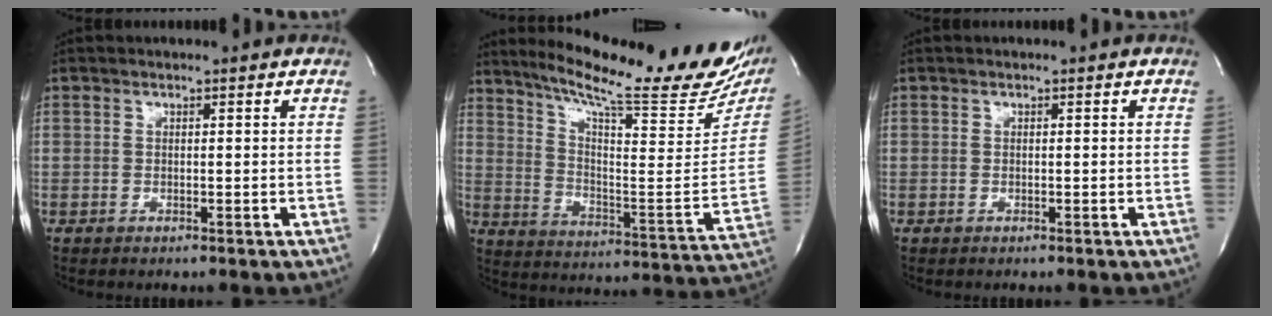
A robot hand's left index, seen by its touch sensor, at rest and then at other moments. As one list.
[{"total": 25.6, "force": [21.5, 2.3, 13.6], "torque": [-0.214, -0.076, 0.289]}, {"total": 0.0}]